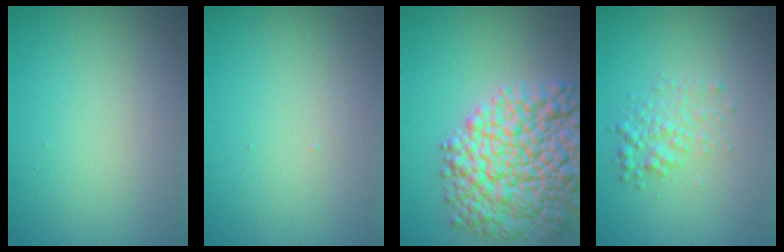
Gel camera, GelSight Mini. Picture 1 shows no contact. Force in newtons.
{"total": 0.0}
{"total": 12.4, "press": 12.3, "slide": 0.4}
{"total": 2.2, "press": 2.2, "slide": 0.0}